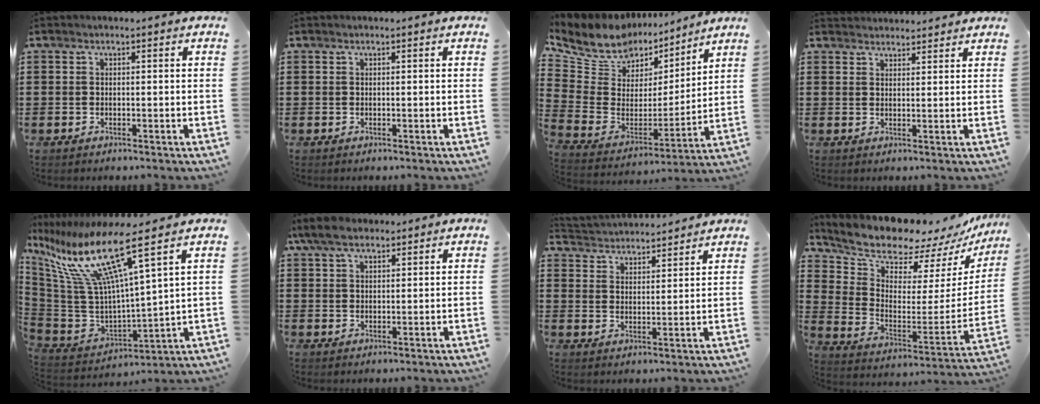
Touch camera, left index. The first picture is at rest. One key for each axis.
{"total": 0.0}
{"total": 9.0, "fx": 7.6, "fy": 4.6, "fz": 1.0, "tx": -0.075, "ty": -0.059, "tz": 0.139}
{"total": 2.3, "fx": 2.2, "fy": 0.2, "fz": -0.3, "tx": 0.000, "ty": -0.003, "tz": 0.045}
{"total": 15.3, "fx": 8.3, "fy": 2.9, "fz": 12.5, "tx": -0.282, "ty": -0.058, "tz": 0.129}
{"total": 5.5, "fx": 3.9, "fy": 2.4, "fz": 3.1, "tx": -0.062, "ty": 0.001, "tz": 0.073}
{"total": 3.4, "fx": 3.3, "fy": 0.2, "fz": -0.6, "tx": -0.007, "ty": -0.021, "tz": 0.057}
{"total": 9.4, "fx": 9.0, "fy": 2.0, "fz": 2.1, "tx": -0.080, "ty": -0.082, "tz": 0.152}